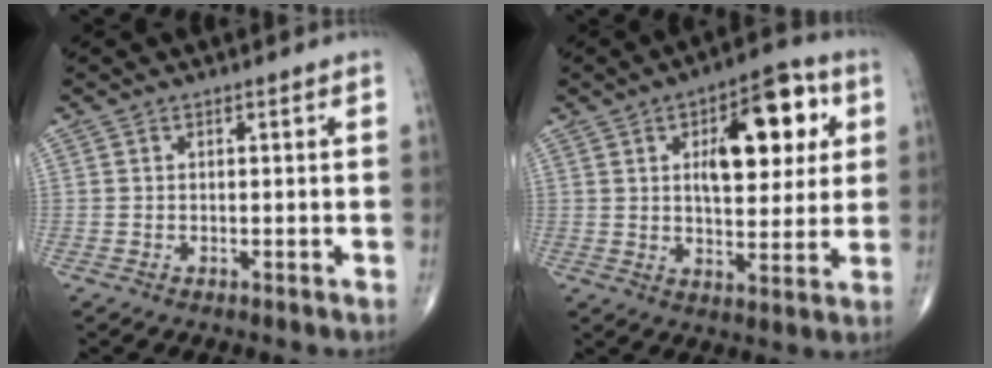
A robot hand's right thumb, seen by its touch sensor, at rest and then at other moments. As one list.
[{"total": 16.0, "force": [4.7, 7.6, 13.2], "torque": [-0.148, 0.000, 0.068]}]